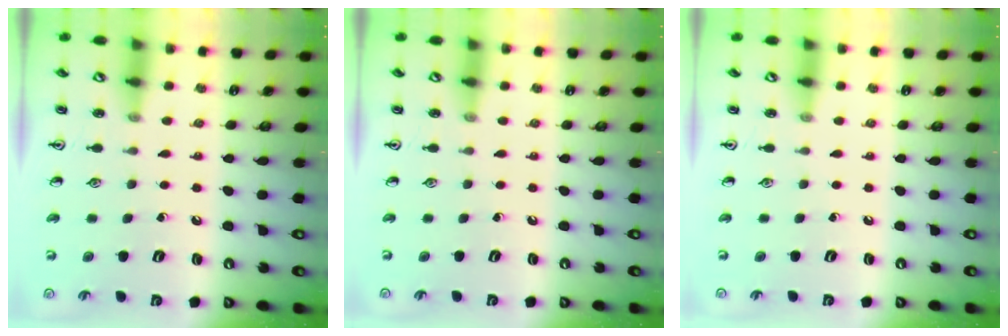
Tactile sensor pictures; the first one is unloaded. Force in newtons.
{"total": 0.0}
{"total": 0.0}